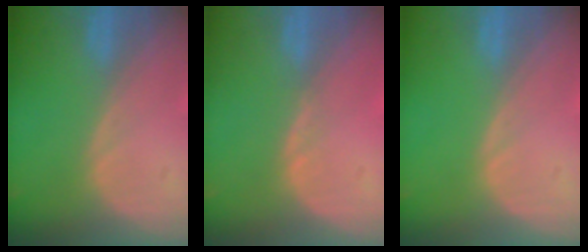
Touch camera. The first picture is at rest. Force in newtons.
{"total": 0.7, "press": 0.7, "slide": 0.2}
{"total": 0.0}